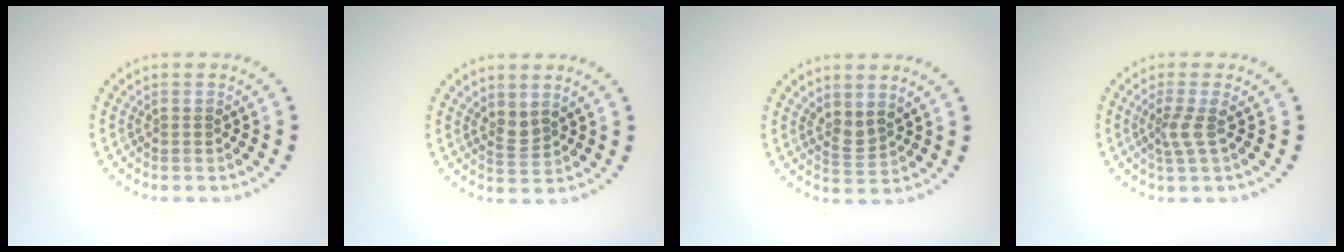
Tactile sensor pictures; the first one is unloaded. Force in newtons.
{"total": 1.6, "press": 1.2, "slide": 1.0}
{"total": 1.8, "press": 1.4, "slide": 1.2}
{"total": 1.9, "press": 1.4, "slide": 1.3}